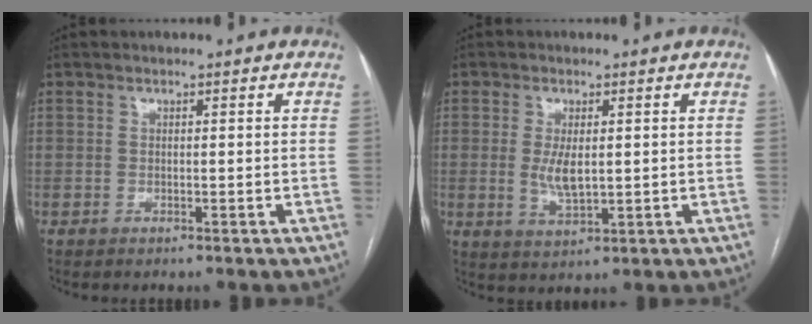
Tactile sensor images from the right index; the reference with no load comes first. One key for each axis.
{"total": 4.6, "fx": 0.3, "fy": 1.6, "fz": 4.3, "tx": -0.089, "ty": -0.010, "tz": 0.011}